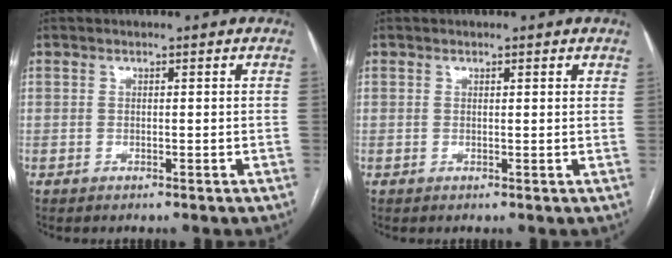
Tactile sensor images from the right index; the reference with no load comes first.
{"total": 1.2, "force": [0.9, 0.3, 0.6], "torque": [-0.011, 0.003, 0.008]}